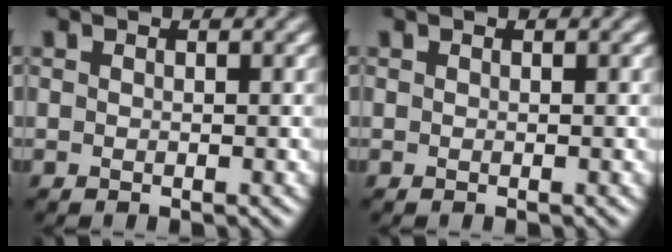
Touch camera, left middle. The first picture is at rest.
{"total": 0.0}